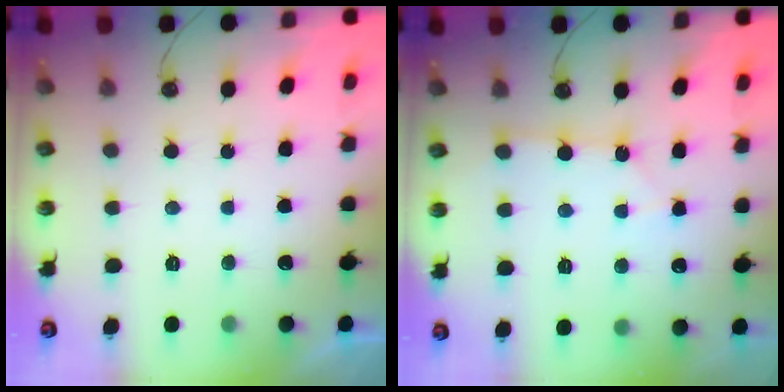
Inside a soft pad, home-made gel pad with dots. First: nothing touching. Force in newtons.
{"total": 2.9, "press": 2.9, "slide": 0.4}